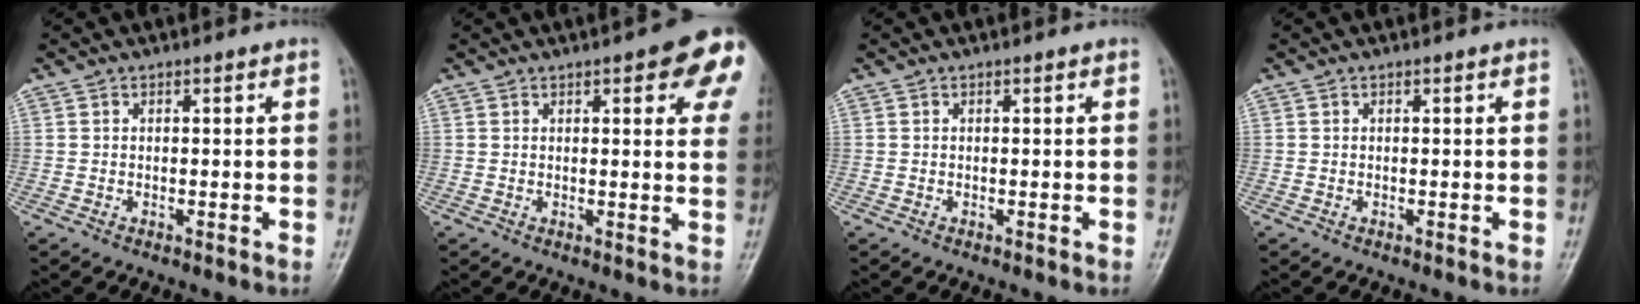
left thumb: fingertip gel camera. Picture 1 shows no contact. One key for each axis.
{"total": 11.5, "fx": 4.9, "fy": 3.7, "fz": 9.7, "tx": -0.083, "ty": -0.012, "tz": 0.047}
{"total": 0.0}
{"total": 0.0}